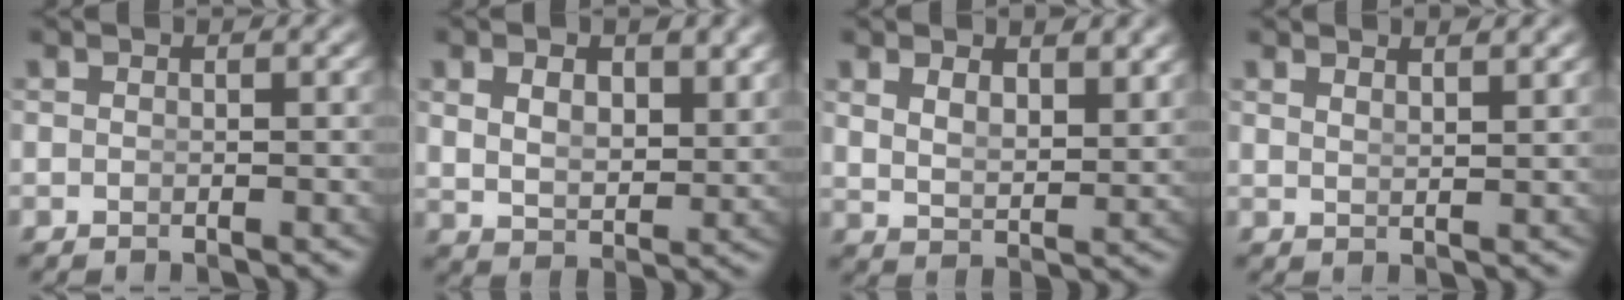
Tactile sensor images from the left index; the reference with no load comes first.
{"total": 3.6, "force": [1.4, 2.0, 2.6], "torque": [-0.051, -0.023, 0.041]}
{"total": 2.9, "force": [2.0, 1.1, 1.8], "torque": [-0.041, -0.022, 0.048]}
{"total": 1.9, "force": [1.7, -0.7, 0.4], "torque": [-0.007, -0.012, 0.040]}